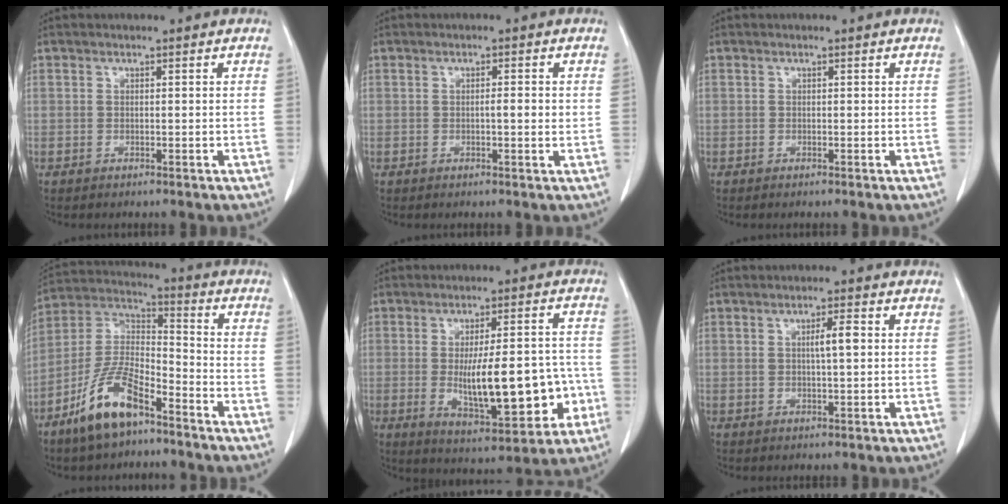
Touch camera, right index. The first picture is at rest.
{"total": 1.9, "force": [0.0, 0.3, 1.9], "torque": [-0.030, 0.002, 0.001]}
{"total": 0.0}
{"total": 12.2, "force": [-7.9, 3.9, 8.5], "torque": [-0.183, 0.001, -0.153]}
{"total": 15.3, "force": [-2.6, 4.6, 14.3], "torque": [-0.217, 0.007, -0.026]}
{"total": 3.1, "force": [0.7, 0.4, 3.0], "torque": [-0.050, 0.002, 0.015]}